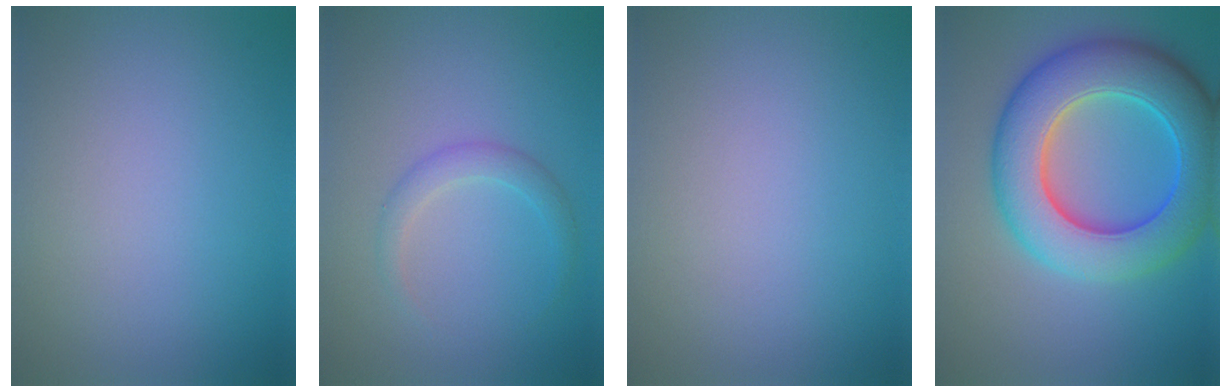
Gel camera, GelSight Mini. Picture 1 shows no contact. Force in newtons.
{"total": 1.8, "press": 1.8, "slide": 0.1}
{"total": 0.0}
{"total": 10.4, "press": 10.4, "slide": 0.2}